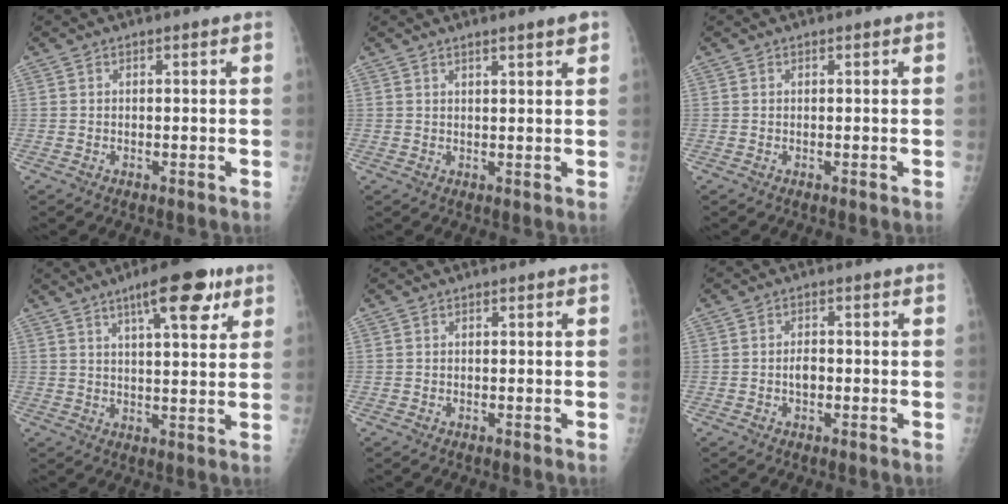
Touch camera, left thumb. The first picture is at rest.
{"total": 2.9, "force": [2.0, 0.1, 2.0], "torque": [-0.029, -0.009, 0.031]}
{"total": 0.0}
{"total": 11.6, "force": [6.6, 3.3, 9.0], "torque": [-0.113, -0.024, 0.094]}
{"total": 0.0}
{"total": 2.4, "force": [-0.6, 1.5, 1.8], "torque": [-0.025, 0.008, -0.011]}